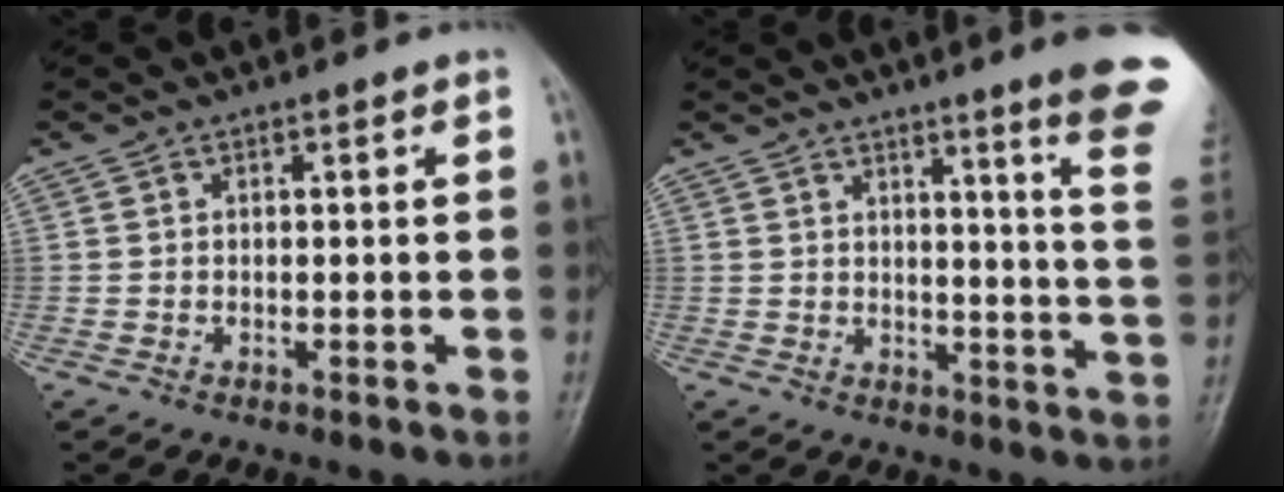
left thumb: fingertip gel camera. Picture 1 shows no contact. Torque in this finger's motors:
{"motor_torque": [3.58, 1.43, 1.62, -1.15, 0.07]}